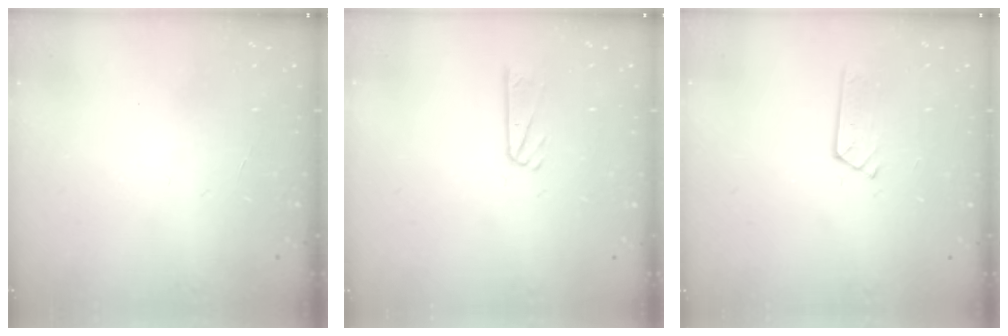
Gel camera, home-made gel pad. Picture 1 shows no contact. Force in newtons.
{"total": 5.9, "press": 5.9, "slide": 0.4}
{"total": 2.4, "press": 2.4, "slide": 0.1}